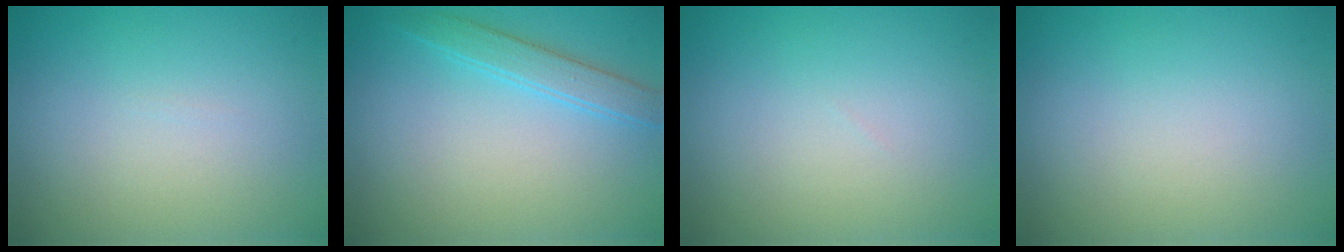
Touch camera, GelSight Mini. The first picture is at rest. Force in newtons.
{"total": 2.2, "press": 2.2, "slide": 0.1}
{"total": 0.0}
{"total": 0.0}